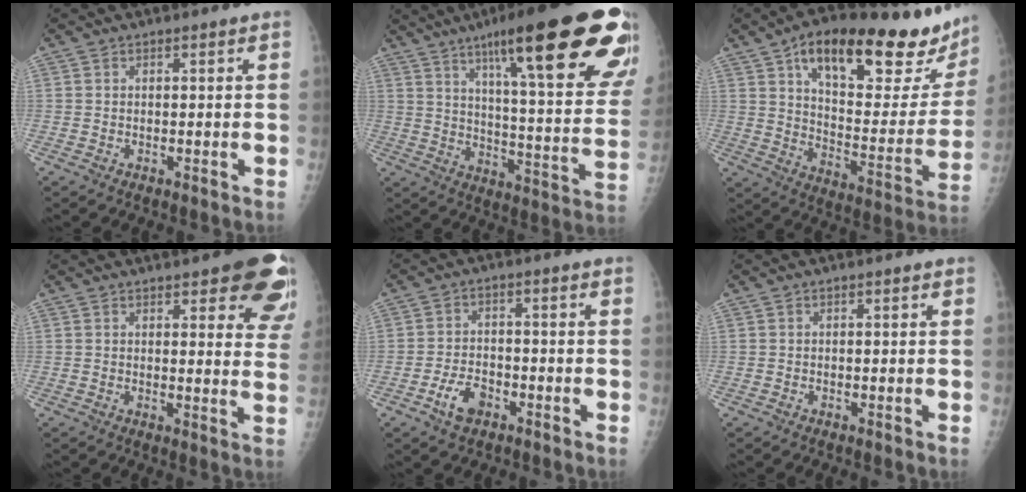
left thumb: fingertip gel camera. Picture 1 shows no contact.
{"total": 30.8, "force": [17.7, 5.1, 24.7], "torque": [-0.283, -0.041, 0.256]}
{"total": 30.1, "force": [19.1, 10.2, 20.9], "torque": [-0.268, -0.049, 0.281]}
{"total": 13.5, "force": [8.3, 4.4, 9.7], "torque": [-0.078, -0.037, 0.083]}
{"total": 5.5, "force": [-3.0, 3.2, 3.2], "torque": [-0.052, 0.020, -0.052]}
{"total": 0.0}